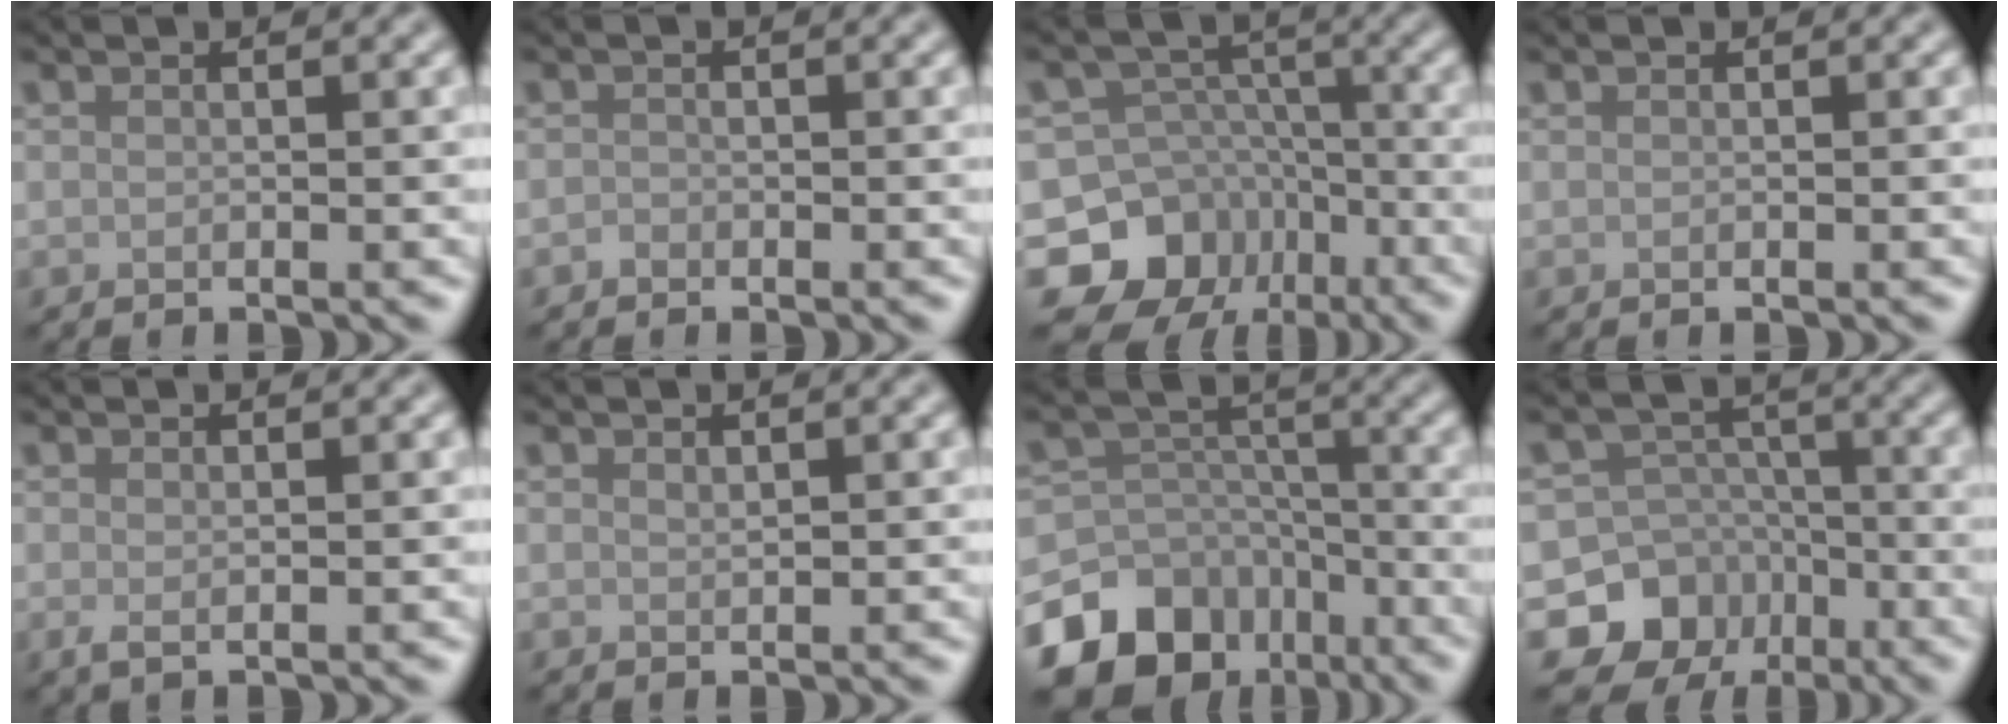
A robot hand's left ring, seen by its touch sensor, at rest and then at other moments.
{"total": 0.6, "force": [-0.4, 0.4, 0.0], "torque": [0.002, -0.002, -0.008]}
{"total": 12.2, "force": [-7.6, 9.3, 2.6], "torque": [-0.057, -0.007, -0.124]}
{"total": 0.0}
{"total": 0.8, "force": [0.0, 0.2, 0.8], "torque": [-0.015, -0.002, 0.001]}
{"total": 0.5, "force": [0.4, 0.2, 0.3], "torque": [-0.007, -0.002, 0.009]}
{"total": 16.1, "force": [-10.3, 11.6, 4.4], "torque": [-0.096, -0.051, -0.165]}
{"total": 11.2, "force": [-6.6, 8.9, 1.8], "torque": [-0.029, -0.020, -0.117]}